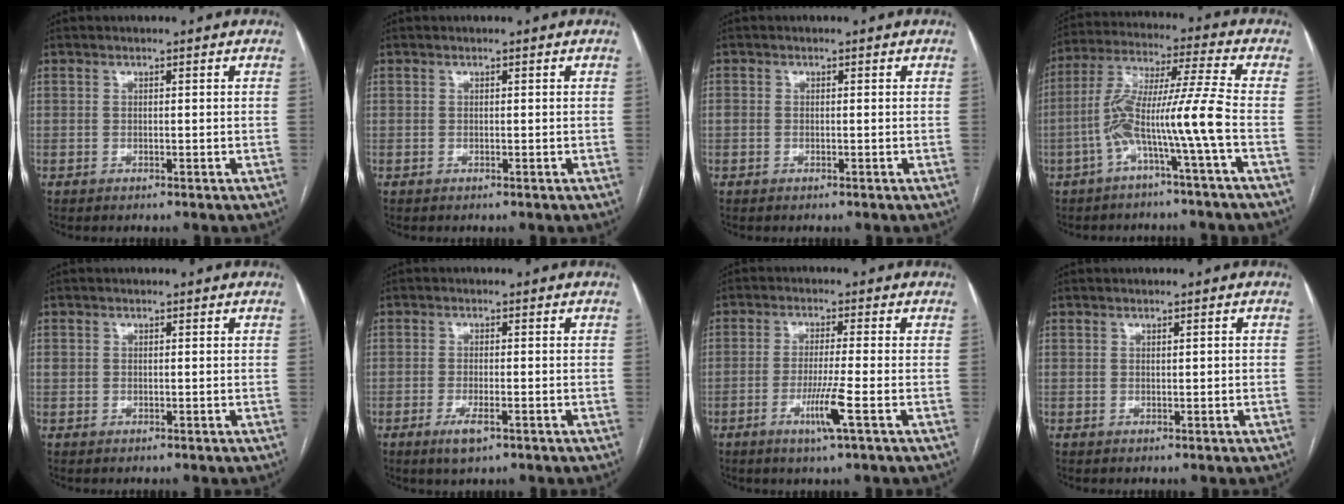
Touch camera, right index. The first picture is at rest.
{"total": 0.0}
{"total": 0.7, "force": [-0.1, 0.5, 0.5], "torque": [-0.010, 0.005, 0.000]}
{"total": 11.1, "force": [-3.9, -1.6, 10.3], "torque": [-0.206, 0.024, -0.076]}
{"total": 0.9, "force": [0.1, 0.8, 0.4], "torque": [-0.008, 0.011, 0.006]}
{"total": 3.6, "force": [-2.0, 0.8, 2.9], "torque": [-0.057, -0.005, -0.032]}
{"total": 5.8, "force": [-2.3, -0.9, 5.2], "torque": [-0.100, -0.015, -0.045]}
{"total": 0.6, "force": [0.0, 0.0, 0.6], "torque": [-0.012, 0.000, 0.002]}